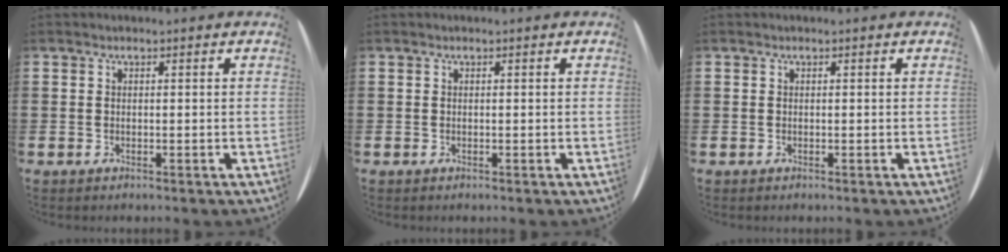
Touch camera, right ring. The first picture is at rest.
{"total": 0.0}
{"total": 0.0}